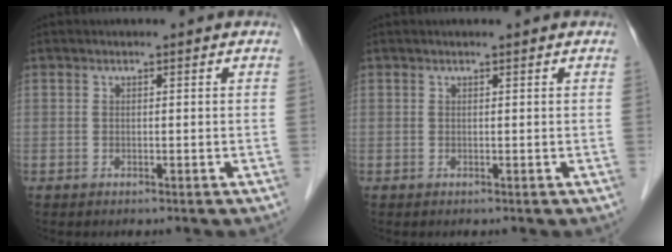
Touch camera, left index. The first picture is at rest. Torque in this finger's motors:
{"motor_torque": [-0.28, -0.22, 0.03, -0.01]}